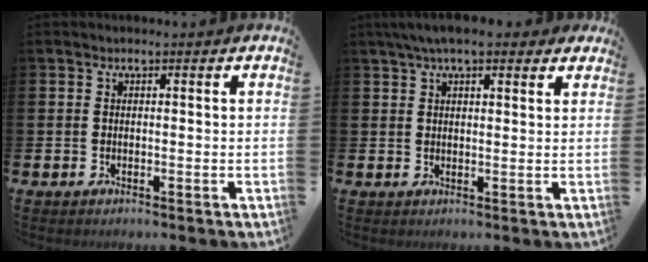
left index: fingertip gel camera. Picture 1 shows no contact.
{"total": 4.7, "force": [3.8, 1.3, 2.6], "torque": [-0.052, -0.002, 0.067]}